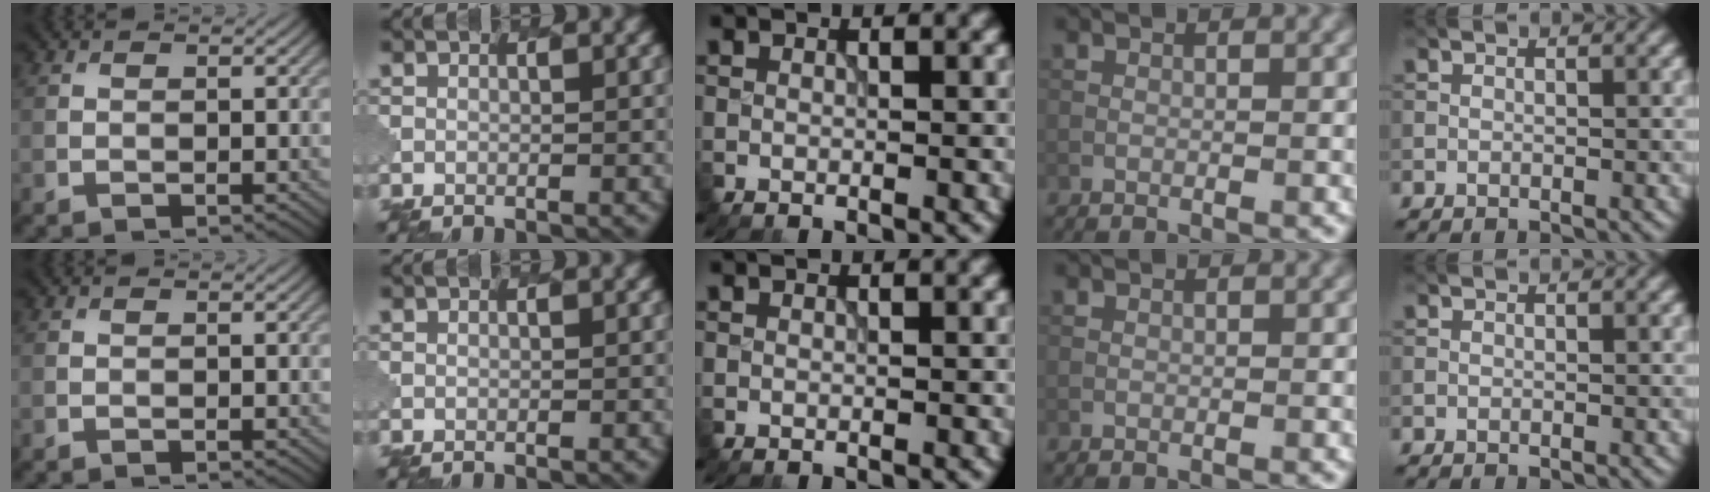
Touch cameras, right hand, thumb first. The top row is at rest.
{}